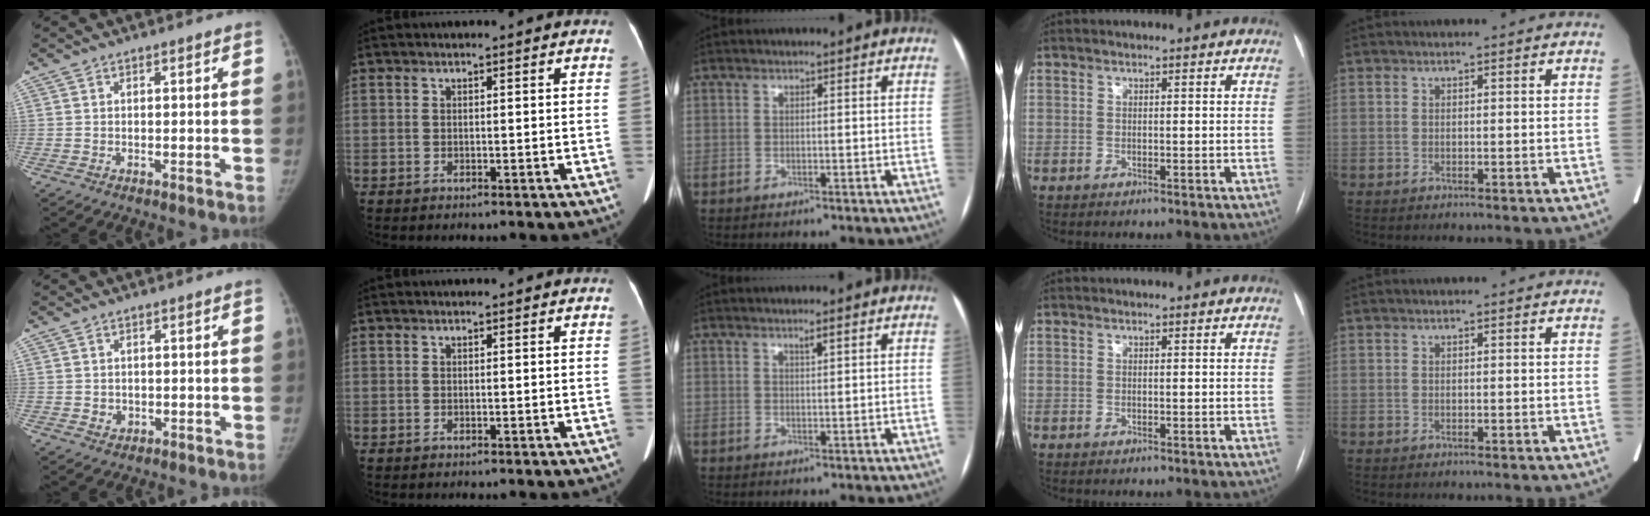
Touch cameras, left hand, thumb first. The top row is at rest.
{"thumb": {"total": 1.8, "force": [-0.1, 1.7, 0.7], "torque": [-0.004, 0.001, 0.004]}, "middle": {"total": 1.0, "force": [0.7, 0.0, 0.8], "torque": [-0.015, 0.001, 0.013]}}